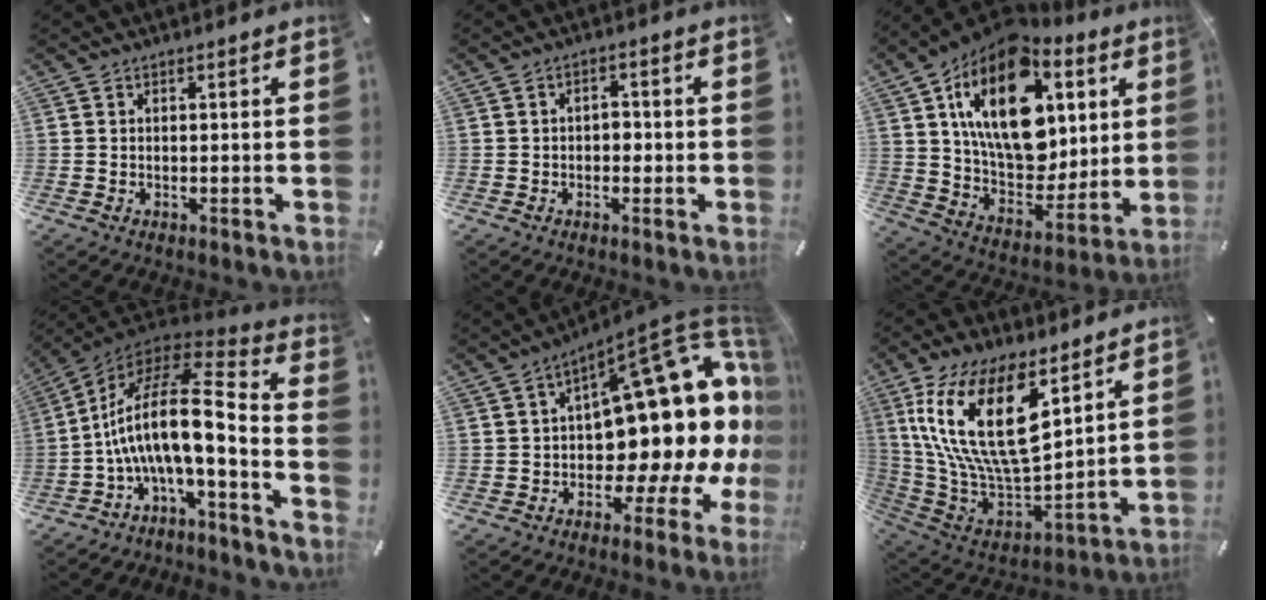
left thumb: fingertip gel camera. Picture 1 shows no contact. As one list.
[{"total": 2.5, "force": [-0.5, 1.8, 1.6], "torque": [-0.024, 0.003, -0.013]}, {"total": 22.8, "force": [7.7, 14.4, 15.9], "torque": [-0.274, -0.041, 0.130]}, {"total": 16.6, "force": [-1.5, 5.5, 15.6], "torque": [-0.307, -0.025, -0.032]}, {"total": 25.5, "force": [5.3, 13.8, 20.8], "torque": [-0.254, -0.068, 0.102]}, {"total": 24.2, "force": [10.5, 11.2, 18.6], "torque": [-0.399, -0.062, 0.182]}]